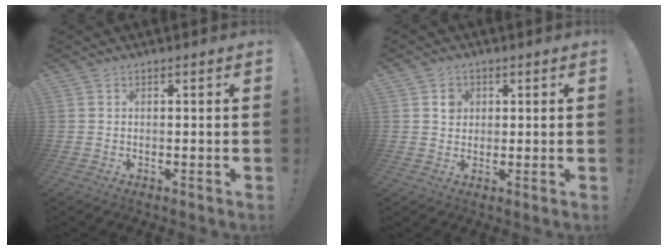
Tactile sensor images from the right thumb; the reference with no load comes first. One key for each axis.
{"total": 3.2, "fx": 1.2, "fy": 2.9, "fz": 0.9, "tx": 0.007, "ty": -0.008, "tz": 0.016}